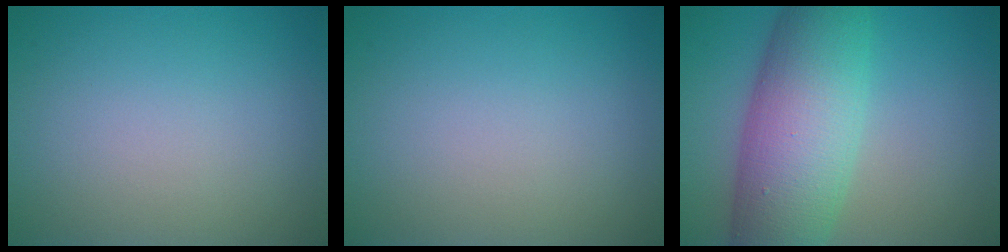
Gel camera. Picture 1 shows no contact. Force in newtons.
{"total": 0.0}
{"total": 10.7, "press": 10.7, "slide": 0.4}